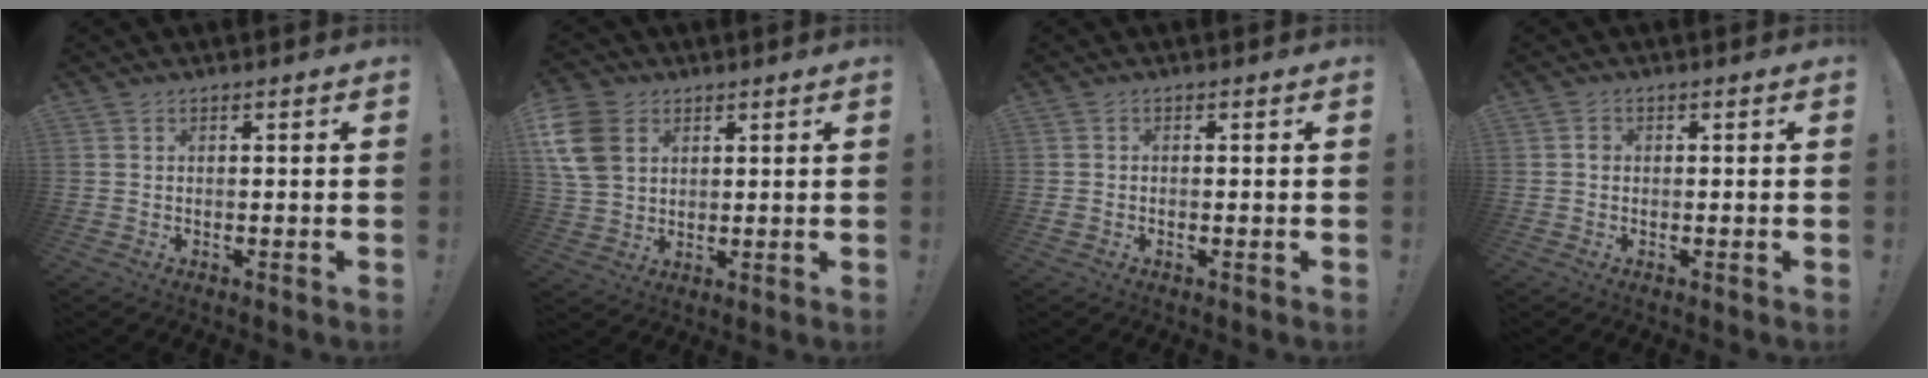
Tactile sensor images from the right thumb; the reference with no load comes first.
{"total": 12.9, "force": [4.7, 9.7, 7.2], "torque": [-0.148, -0.017, 0.094]}
{"total": 0.9, "force": [-0.7, 0.5, 0.2], "torque": [-0.015, 0.006, -0.009]}
{"total": 1.2, "force": [-0.3, 1.1, 0.5], "torque": [-0.003, 0.002, -0.005]}